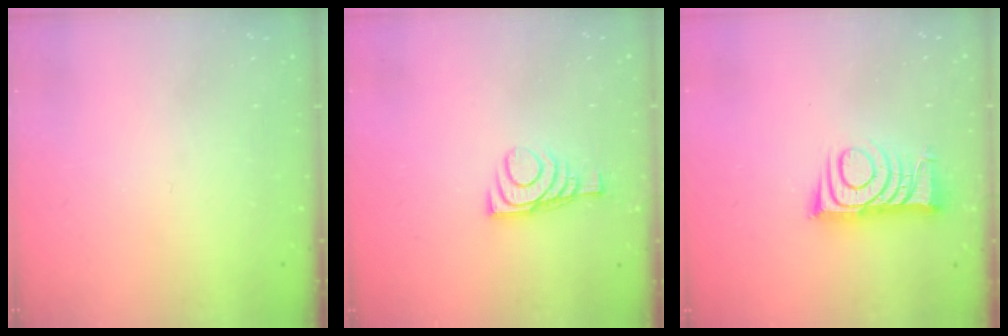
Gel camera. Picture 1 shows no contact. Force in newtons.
{"total": 8.0, "press": 8.0, "slide": 0.7}
{"total": 11.6, "press": 11.5, "slide": 0.9}